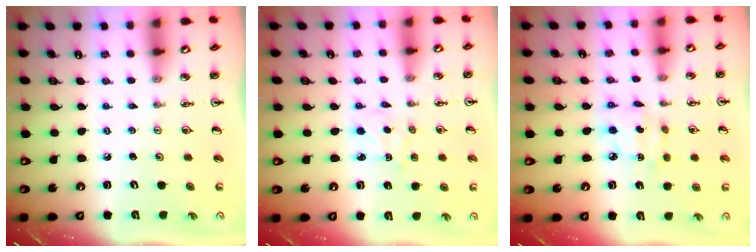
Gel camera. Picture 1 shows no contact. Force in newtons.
{"total": 2.9, "press": 2.9, "slide": 0.4}
{"total": 5.8, "press": 5.8, "slide": 0.3}